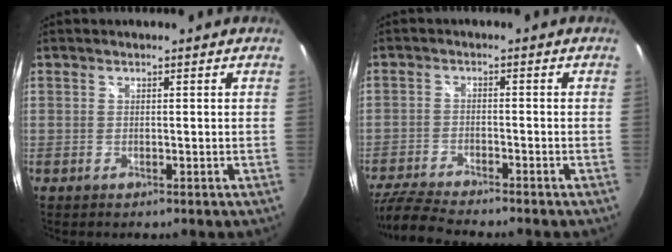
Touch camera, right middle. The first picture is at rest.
{"total": 8.2, "force": [-7.5, 0.3, 3.3], "torque": [-0.090, -0.021, -0.138]}